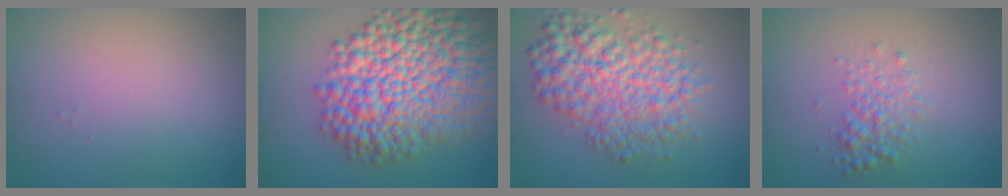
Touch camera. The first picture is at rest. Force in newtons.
{"total": 14.6, "press": 14.6, "slide": 0.5}
{"total": 7.4, "press": 7.4, "slide": 0.1}
{"total": 2.5, "press": 2.5, "slide": 0.0}